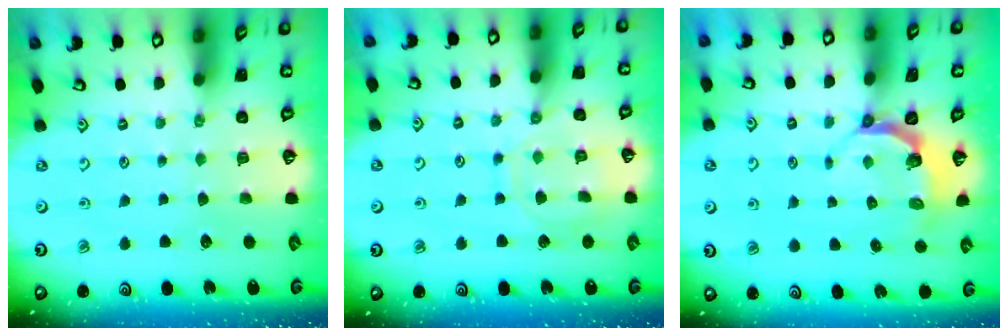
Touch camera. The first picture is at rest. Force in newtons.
{"total": 10.5, "press": 10.5, "slide": 0.7}
{"total": 4.7, "press": 3.7, "slide": 2.8}